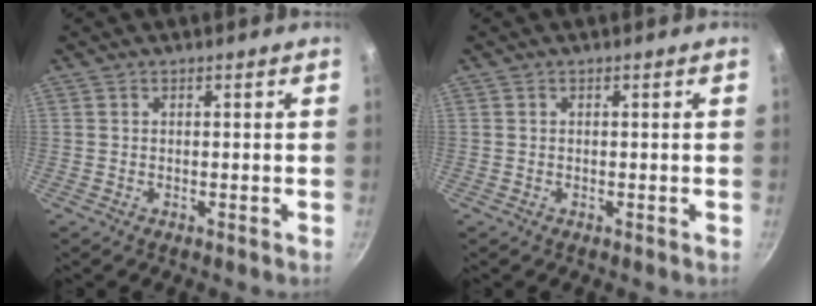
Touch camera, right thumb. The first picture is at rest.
{"total": 0.0}